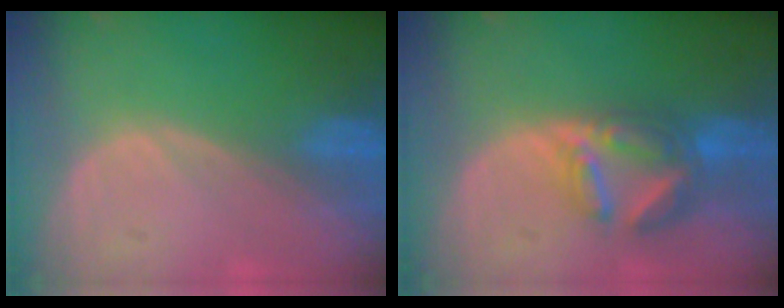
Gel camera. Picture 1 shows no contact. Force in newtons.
{"total": 7.2, "press": 6.2, "slide": 3.5}